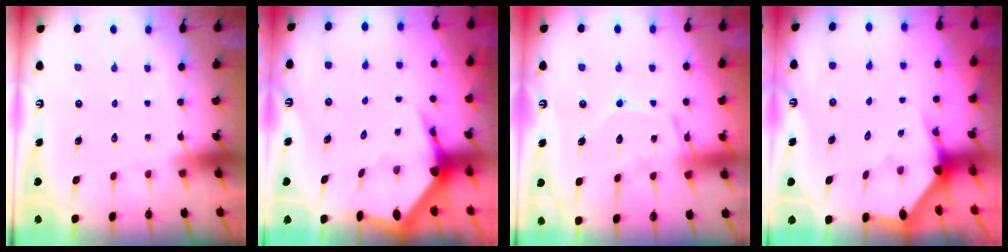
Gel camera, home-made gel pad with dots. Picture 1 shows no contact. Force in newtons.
{"total": 4.4, "press": 4.4, "slide": 0.5}
{"total": 14.3, "press": 14.2, "slide": 1.2}
{"total": 3.2, "press": 3.2, "slide": 0.2}